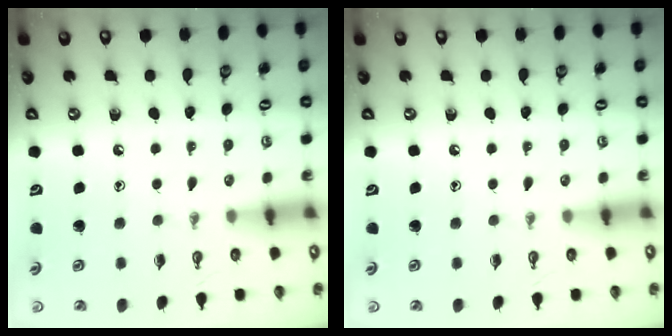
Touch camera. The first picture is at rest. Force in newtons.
{"total": 0.0}